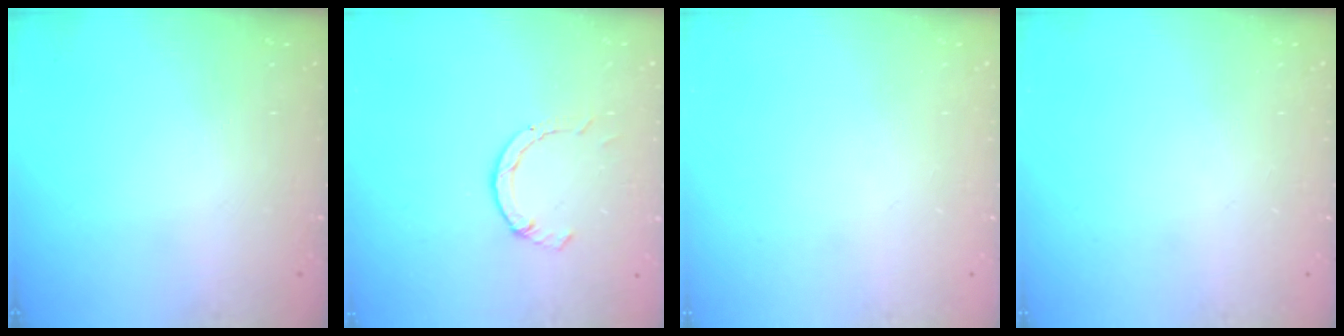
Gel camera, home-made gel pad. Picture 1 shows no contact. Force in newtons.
{"total": 2.3, "press": 2.3, "slide": 0.3}
{"total": 0.0}
{"total": 0.0}